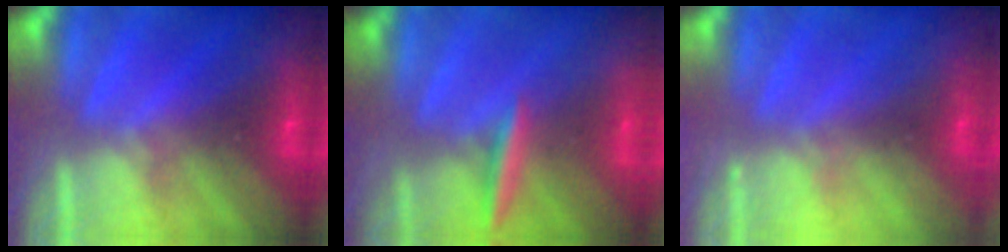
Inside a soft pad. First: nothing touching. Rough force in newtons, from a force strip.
{"total": 2.9}
{"total": 2.2}